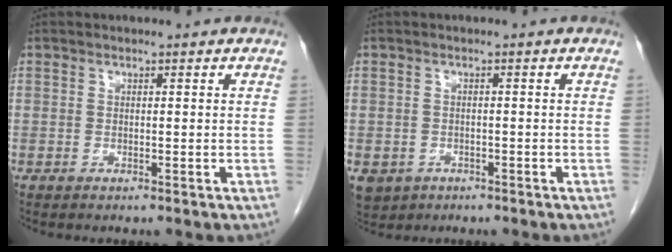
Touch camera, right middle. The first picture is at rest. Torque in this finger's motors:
{"motor_torque": [1.21, -0.86, 0.76, 0.15]}